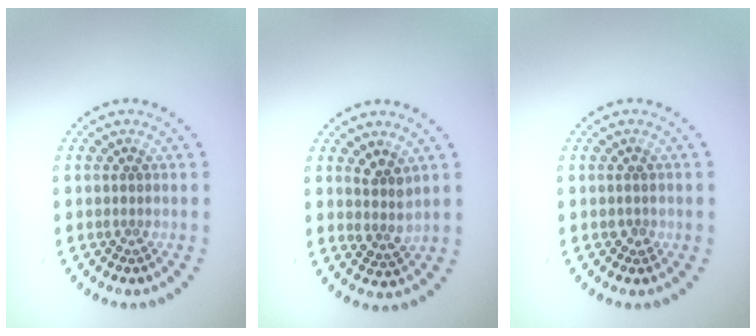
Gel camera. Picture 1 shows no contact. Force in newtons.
{"total": 2.0, "press": 1.6, "slide": 1.2}
{"total": 0.8, "press": 0.8, "slide": 0.1}